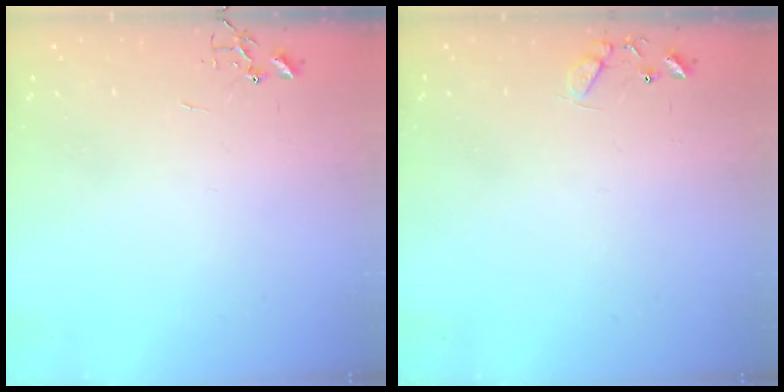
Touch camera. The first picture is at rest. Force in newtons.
{"total": 7.7, "press": 7.7, "slide": 0.5}